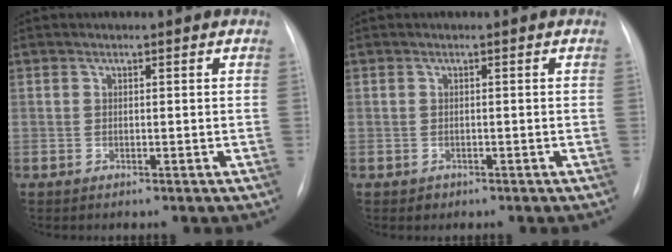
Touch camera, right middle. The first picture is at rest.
{"total": 0.8, "force": [-0.4, 0.7, 0.0], "torque": [-0.002, 0.003, -0.005]}